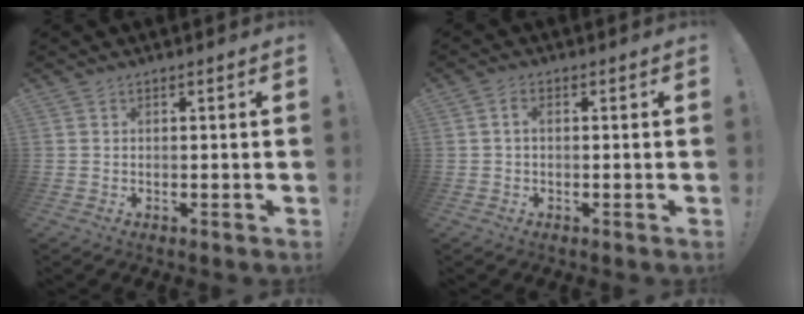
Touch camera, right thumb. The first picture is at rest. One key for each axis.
{"total": 1.8, "fx": -0.1, "fy": 1.1, "fz": 1.5, "tx": -0.029, "ty": 0.007, "tz": -0.002}